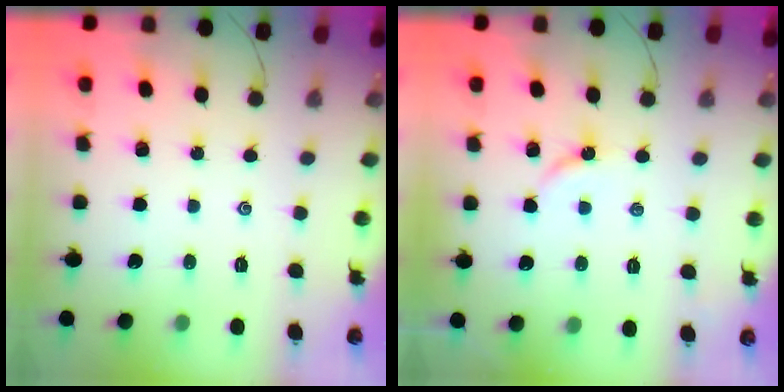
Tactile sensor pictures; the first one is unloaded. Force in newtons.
{"total": 3.0, "press": 2.9, "slide": 0.5}